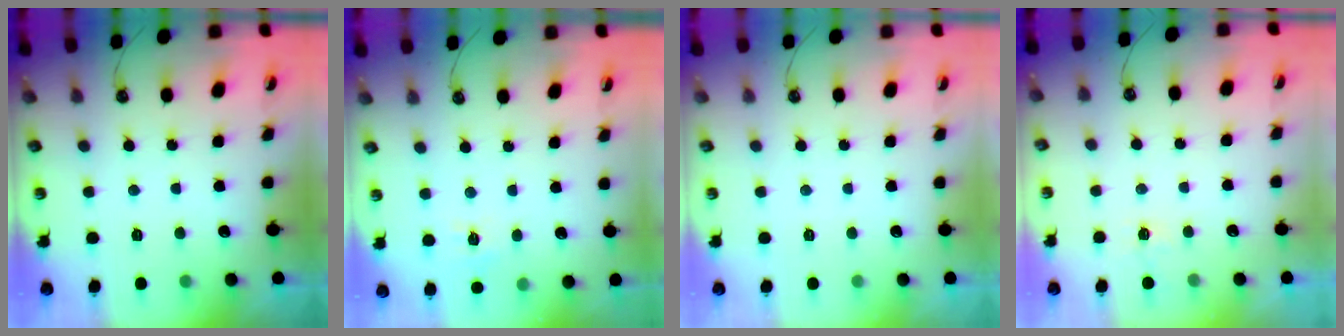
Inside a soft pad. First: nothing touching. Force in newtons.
{"total": 7.4, "press": 7.4, "slide": 0.6}
{"total": 0.0}
{"total": 2.6, "press": 2.6, "slide": 0.4}